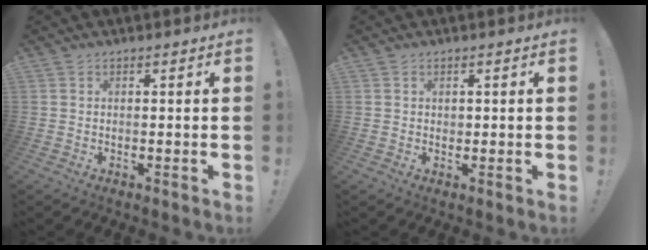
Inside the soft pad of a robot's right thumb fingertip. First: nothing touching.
{"total": 0.5, "force": [0.2, 0.5, 0.1], "torque": [0.002, 0.001, 0.003]}